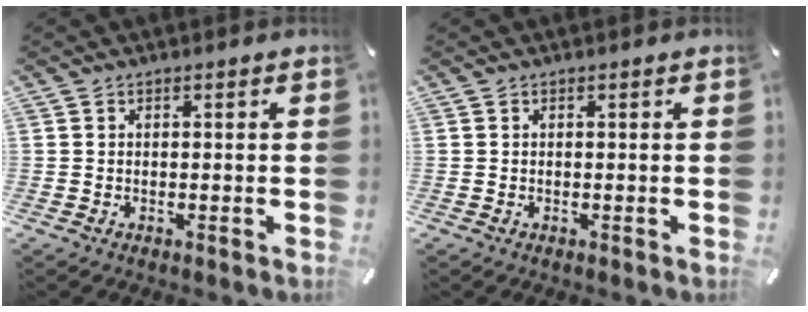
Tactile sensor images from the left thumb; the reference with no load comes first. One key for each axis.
{"total": 0.0}